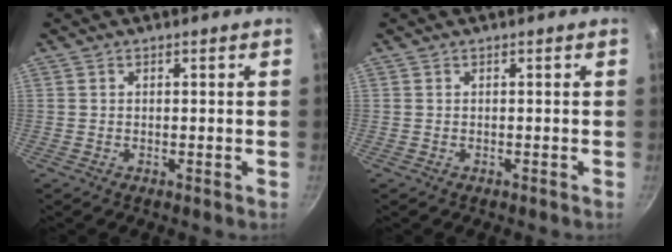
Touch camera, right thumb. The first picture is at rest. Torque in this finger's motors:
{"motor_torque": [0.00, -0.08, 0.30, 0.16, 0.04]}